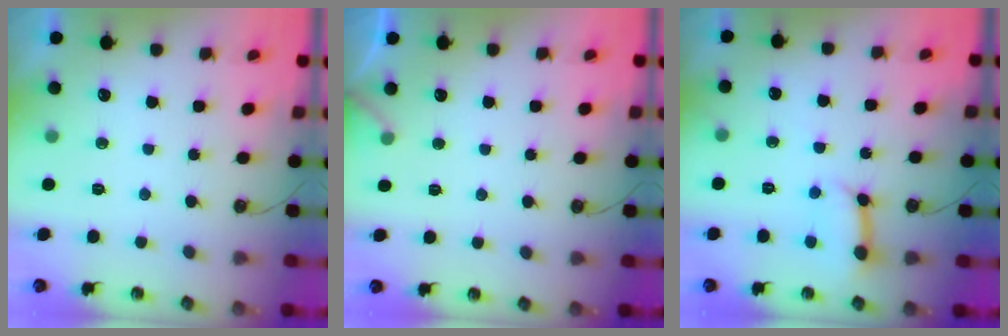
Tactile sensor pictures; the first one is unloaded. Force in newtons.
{"total": 5.2, "press": 5.2, "slide": 0.3}
{"total": 11.0, "press": 10.9, "slide": 1.2}